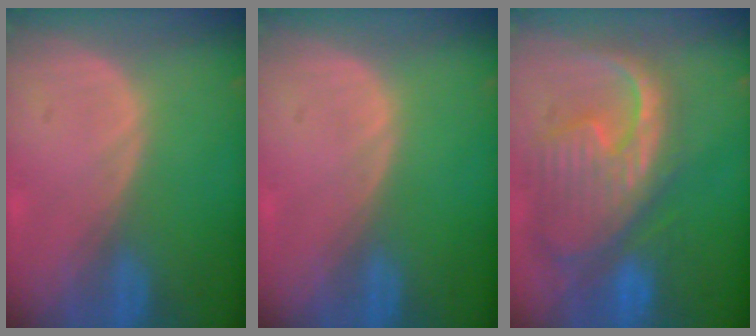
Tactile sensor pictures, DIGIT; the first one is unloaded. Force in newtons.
{"total": 0.0}
{"total": 12.6, "press": 10.8, "slide": 6.5}